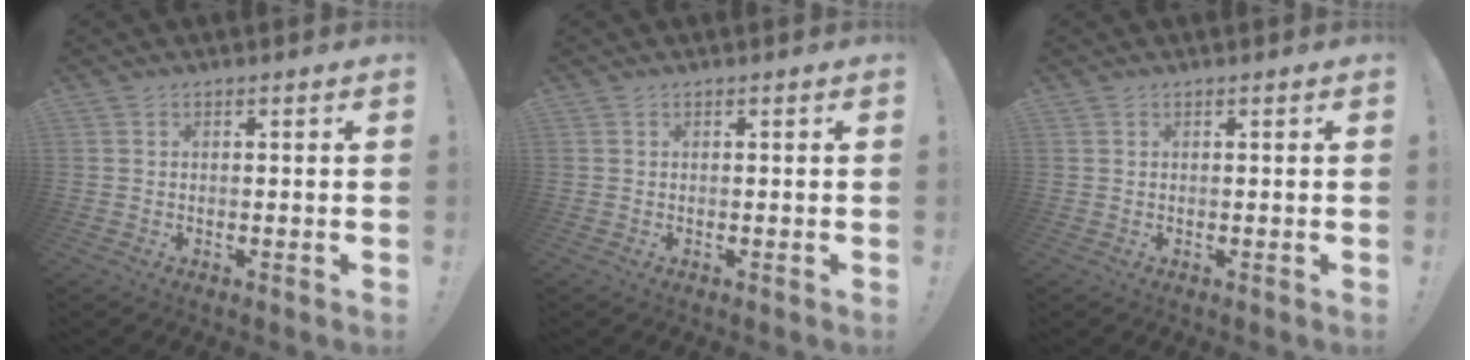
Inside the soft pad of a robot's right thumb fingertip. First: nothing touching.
{"total": 0.0}
{"total": 0.0}